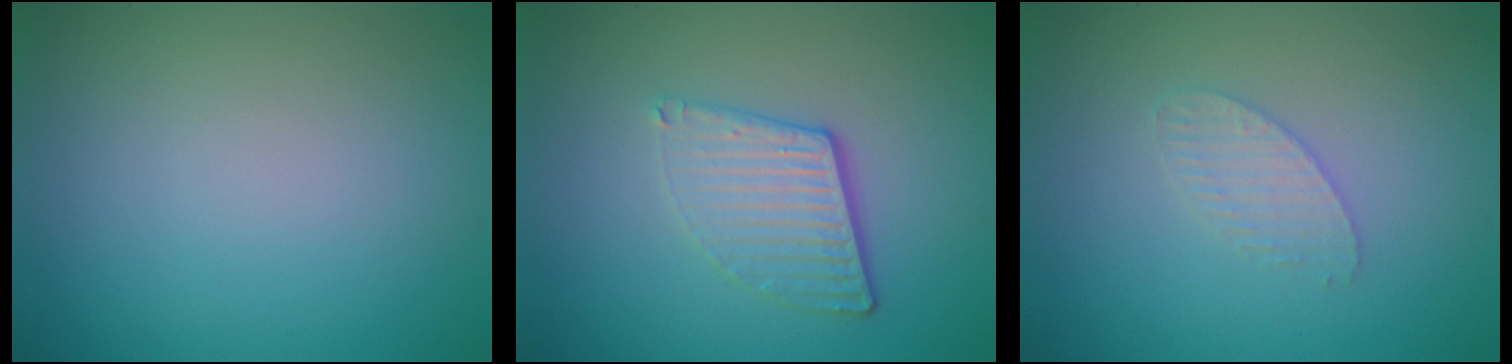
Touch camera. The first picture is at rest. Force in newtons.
{"total": 4.1, "press": 2.7, "slide": 3.1}
{"total": 1.6, "press": 1.6, "slide": 0.1}